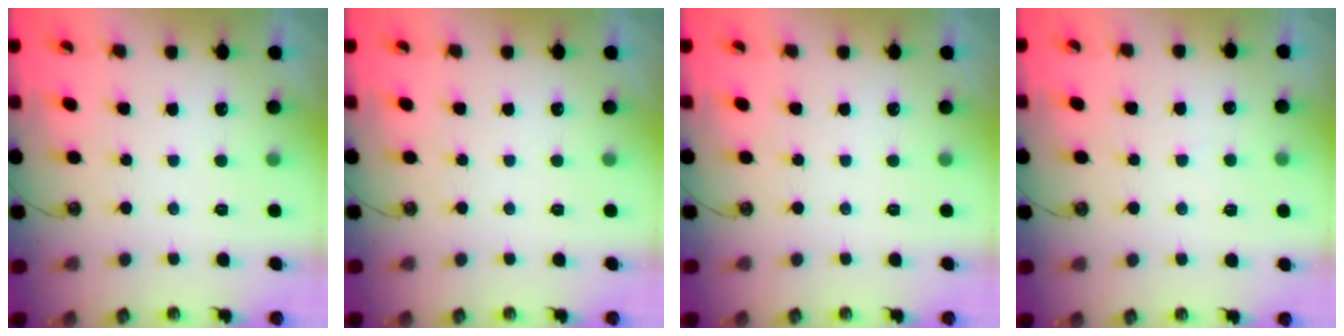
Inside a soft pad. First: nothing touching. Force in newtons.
{"total": 0.0}
{"total": 0.0}
{"total": 7.6, "press": 7.5, "slide": 0.4}